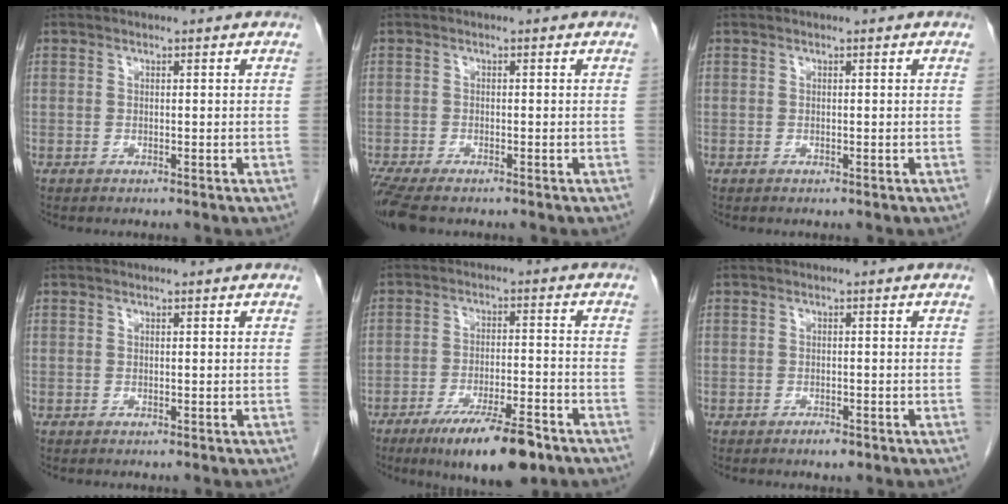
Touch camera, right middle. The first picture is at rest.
{"total": 6.0, "force": [-4.7, 1.5, 3.4], "torque": [-0.064, -0.014, -0.083]}
{"total": 0.0}
{"total": 0.0}
{"total": 11.5, "force": [-7.8, 2.2, 8.2], "torque": [-0.132, -0.017, -0.124]}
{"total": 1.5, "force": [-1.0, 0.5, 0.9], "torque": [-0.015, 0.000, -0.012]}